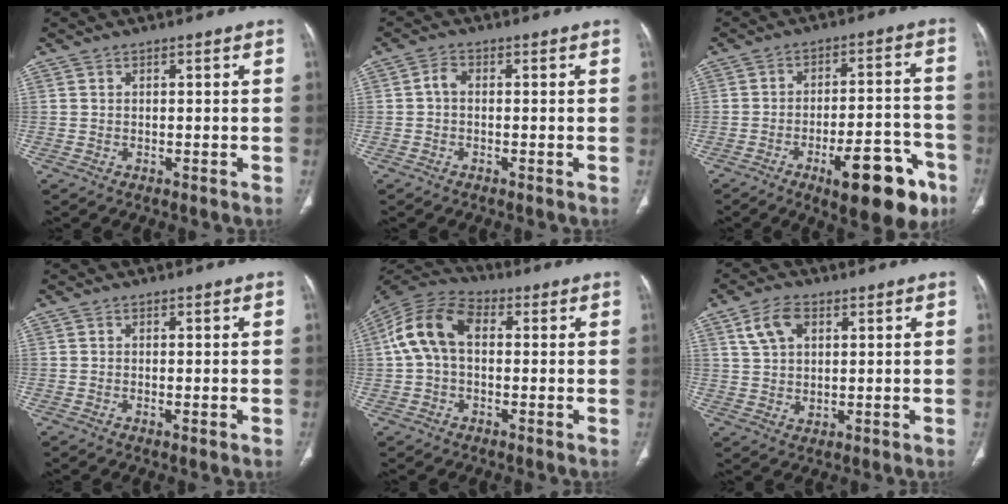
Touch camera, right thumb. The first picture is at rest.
{"total": 2.1, "force": [-0.2, 1.3, 1.6], "torque": [-0.028, 0.006, -0.010]}
{"total": 16.3, "force": [-8.5, 6.1, 12.6], "torque": [-0.139, 0.055, -0.110]}
{"total": 0.9, "force": [-0.2, 0.2, 0.9], "torque": [-0.021, -0.004, -0.005]}
{"total": 11.7, "force": [1.2, 7.7, 8.7], "torque": [-0.170, 0.036, 0.011]}
{"total": 6.9, "force": [3.0, 4.3, 4.6], "torque": [-0.080, -0.006, 0.060]}